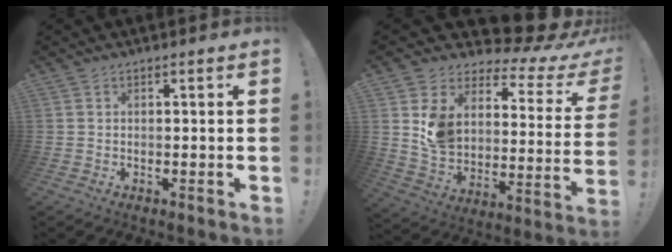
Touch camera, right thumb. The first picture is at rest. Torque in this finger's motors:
{"motor_torque": [1.33, 1.90, 1.28, 0.77, 0.15]}